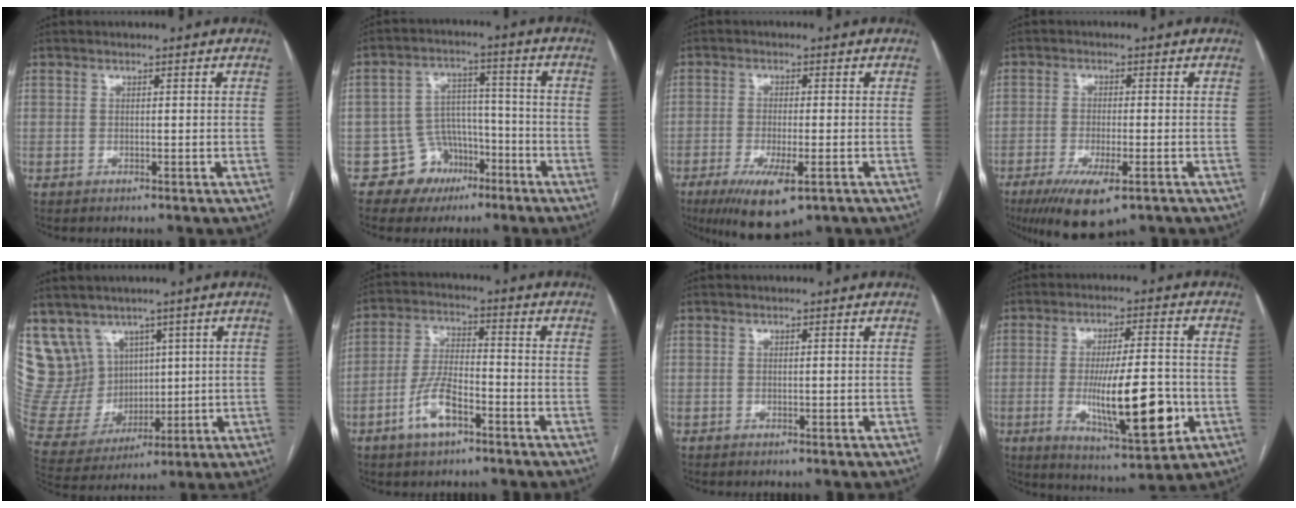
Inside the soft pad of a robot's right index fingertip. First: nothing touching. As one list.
[{"total": 7.6, "force": [-4.2, 6.3, 0.6], "torque": [0.004, 0.029, -0.058]}, {"total": 9.1, "force": [-4.8, 2.3, 7.4], "torque": [-0.130, -0.023, -0.073]}, {"total": 9.4, "force": [-5.6, 2.3, 7.2], "torque": [-0.125, -0.023, -0.086]}, {"total": 13.4, "force": [7.7, 10.5, 3.2], "torque": [-0.085, 0.058, 0.185]}, {"total": 7.9, "force": [-4.1, 2.9, 6.2], "torque": [-0.132, 0.005, -0.076]}, {"total": 0.0}, {"total": 15.1, "force": [-3.2, 3.2, 14.4], "torque": [-0.238, -0.014, -0.043]}]